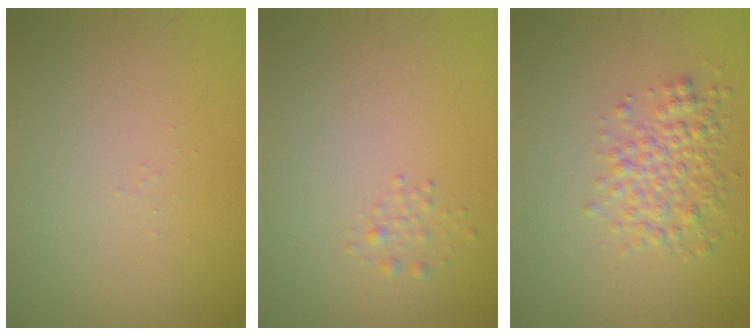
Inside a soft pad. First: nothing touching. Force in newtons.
{"total": 0.9, "press": 0.9, "slide": 0.1}
{"total": 3.4, "press": 3.4, "slide": 0.0}